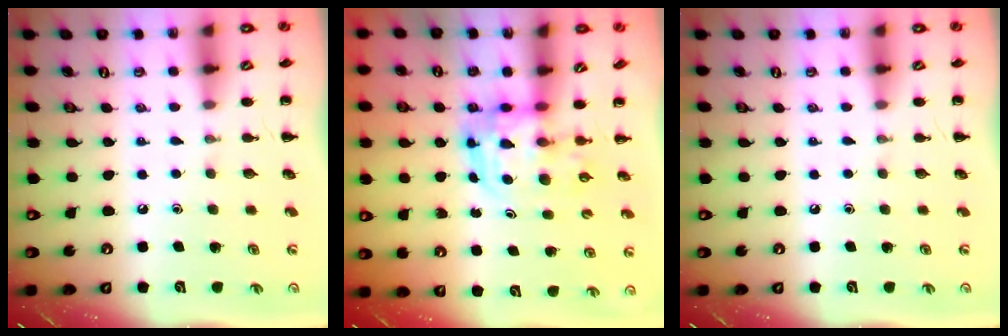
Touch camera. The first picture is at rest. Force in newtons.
{"total": 4.6, "press": 4.5, "slide": 1.0}
{"total": 0.0}